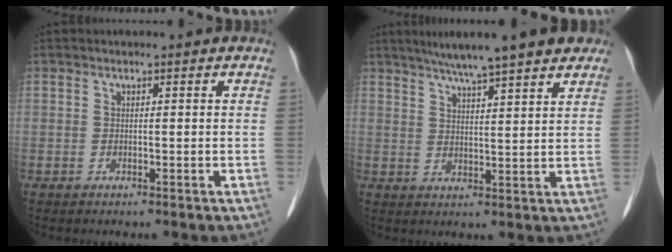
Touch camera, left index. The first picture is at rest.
{"total": 12.6, "force": [10.2, 1.5, 7.3], "torque": [-0.104, 0.028, 0.135]}